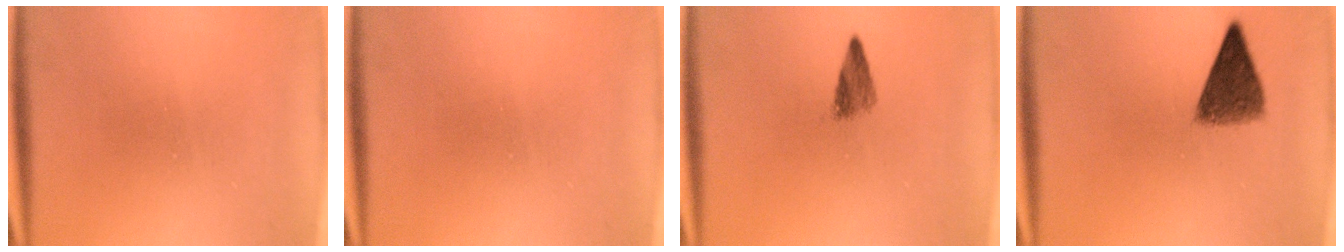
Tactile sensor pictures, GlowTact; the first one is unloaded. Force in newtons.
{"total": 0.0}
{"total": 2.4}
{"total": 6.3}